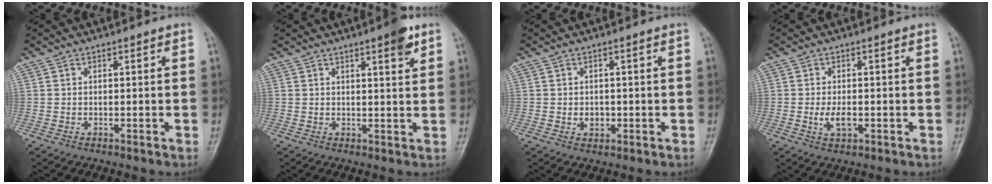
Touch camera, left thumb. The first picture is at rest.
{"total": 4.4, "force": [2.6, 0.8, 3.4], "torque": [-0.043, -0.013, 0.033]}
{"total": 2.4, "force": [-0.4, 1.9, 1.5], "torque": [-0.012, 0.002, -0.002]}
{"total": 3.5, "force": [-0.8, 1.8, 2.9], "torque": [-0.054, -0.001, -0.012]}